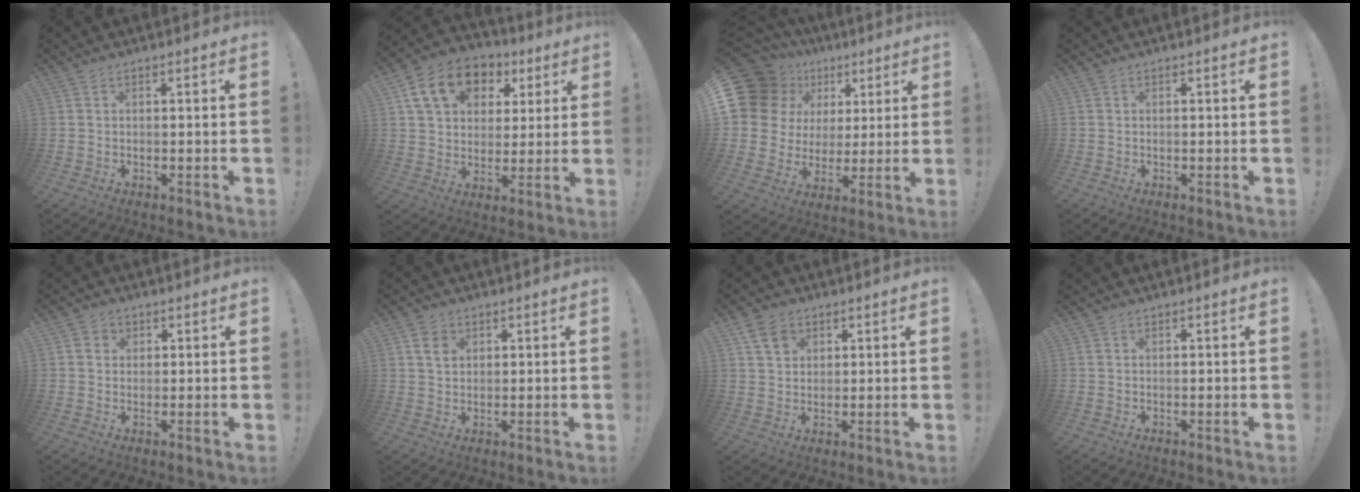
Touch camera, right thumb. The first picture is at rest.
{"total": 15.5, "force": [6.9, 11.6, 7.7], "torque": [-0.118, -0.019, 0.130]}
{"total": 16.0, "force": [6.4, 13.1, 6.6], "torque": [-0.115, -0.032, 0.145]}
{"total": 0.0}
{"total": 3.0, "force": [0.9, 2.6, 1.0], "torque": [-0.019, 0.005, 0.017]}
{"total": 4.3, "force": [1.8, 3.3, 2.2], "torque": [-0.028, 0.000, 0.032]}
{"total": 5.7, "force": [3.1, 4.2, 2.2], "torque": [-0.029, -0.007, 0.058]}
{"total": 0.0}